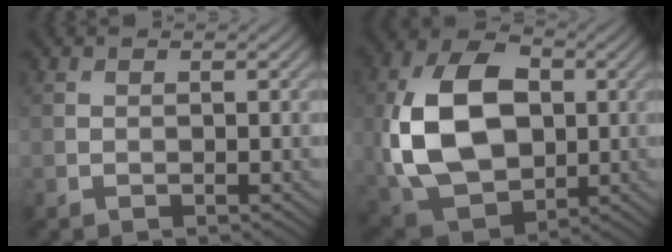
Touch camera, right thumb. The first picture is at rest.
{"total": 15.9, "force": [0.2, 10.9, 11.5], "torque": [-0.264, 0.002, 0.004]}